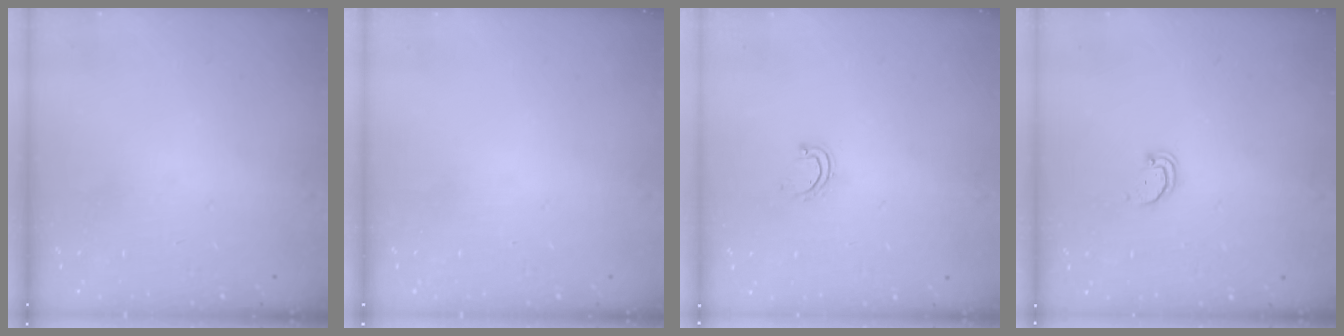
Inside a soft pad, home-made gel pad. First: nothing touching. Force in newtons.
{"total": 0.0}
{"total": 3.0, "press": 3.0, "slide": 0.2}
{"total": 2.0, "press": 2.0, "slide": 0.2}